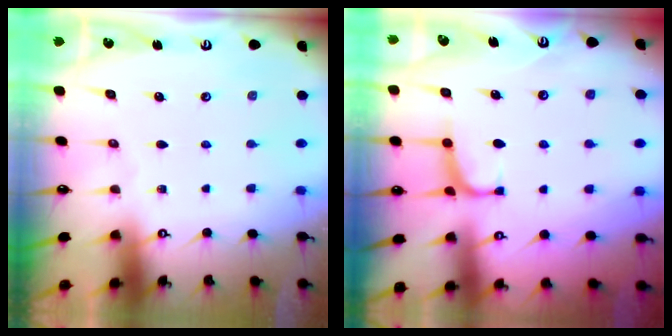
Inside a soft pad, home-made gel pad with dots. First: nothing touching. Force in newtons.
{"total": 0.6, "press": 0.1, "slide": 0.6}